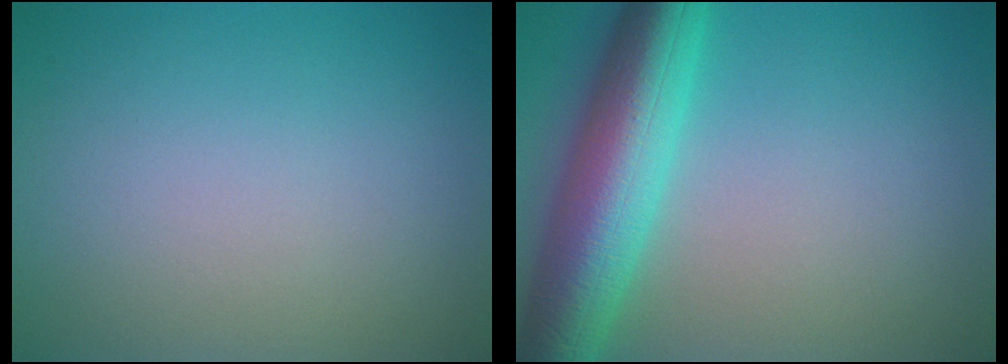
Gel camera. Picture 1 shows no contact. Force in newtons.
{"total": 9.2, "press": 9.2, "slide": 0.1}